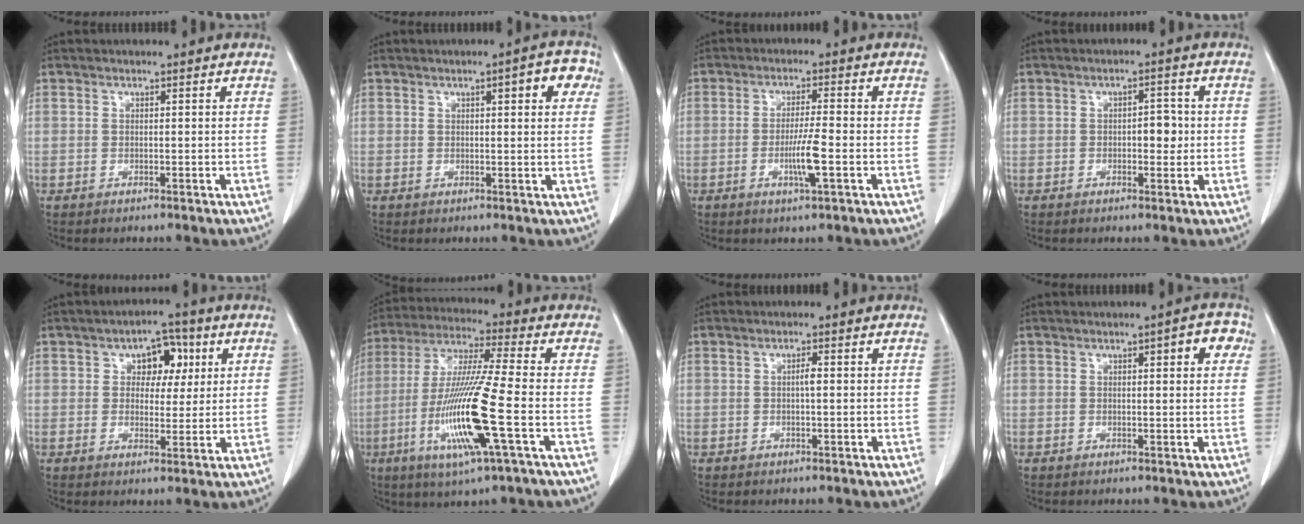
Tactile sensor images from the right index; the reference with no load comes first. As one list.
[{"total": 4.6, "force": [1.8, 1.1, 4.1], "torque": [-0.050, 0.011, 0.019]}, {"total": 5.1, "force": [-1.4, -0.1, 4.9], "torque": [-0.086, -0.007, -0.025]}, {"total": 3.1, "force": [0.0, 1.5, 2.7], "torque": [-0.027, 0.007, 0.003]}, {"total": 6.1, "force": [2.1, 3.9, 4.3], "torque": [-0.052, 0.018, 0.030]}, {"total": 15.2, "force": [-4.3, -0.1, 14.5], "torque": [-0.298, -0.018, -0.084]}, {"total": 1.2, "force": [0.0, 0.1, 1.2], "torque": [-0.021, 0.003, 0.000]}, {"total": 3.9, "force": [1.5, 1.0, 3.4], "torque": [-0.040, 0.010, 0.015]}]